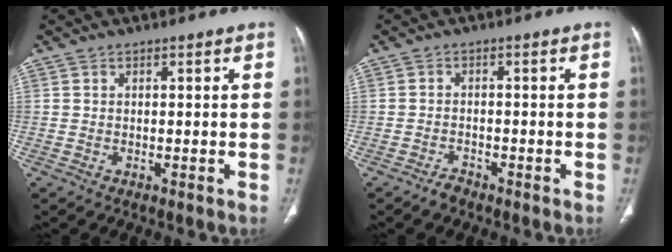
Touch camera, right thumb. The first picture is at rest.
{"total": 1.9, "force": [-1.6, 0.9, 0.5], "torque": [-0.014, 0.006, -0.027]}